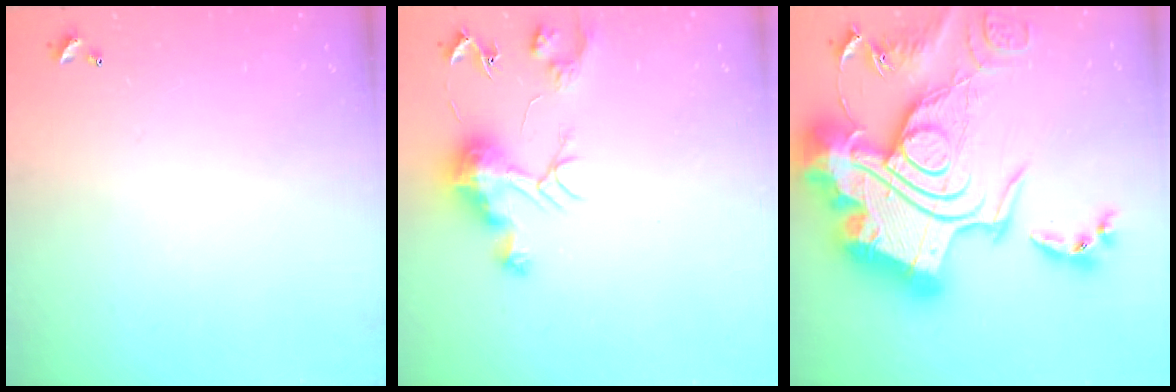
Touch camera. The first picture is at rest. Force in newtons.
{"total": 10.0, "press": 10.0, "slide": 0.6}
{"total": 0.7, "press": 0.7, "slide": 0.1}